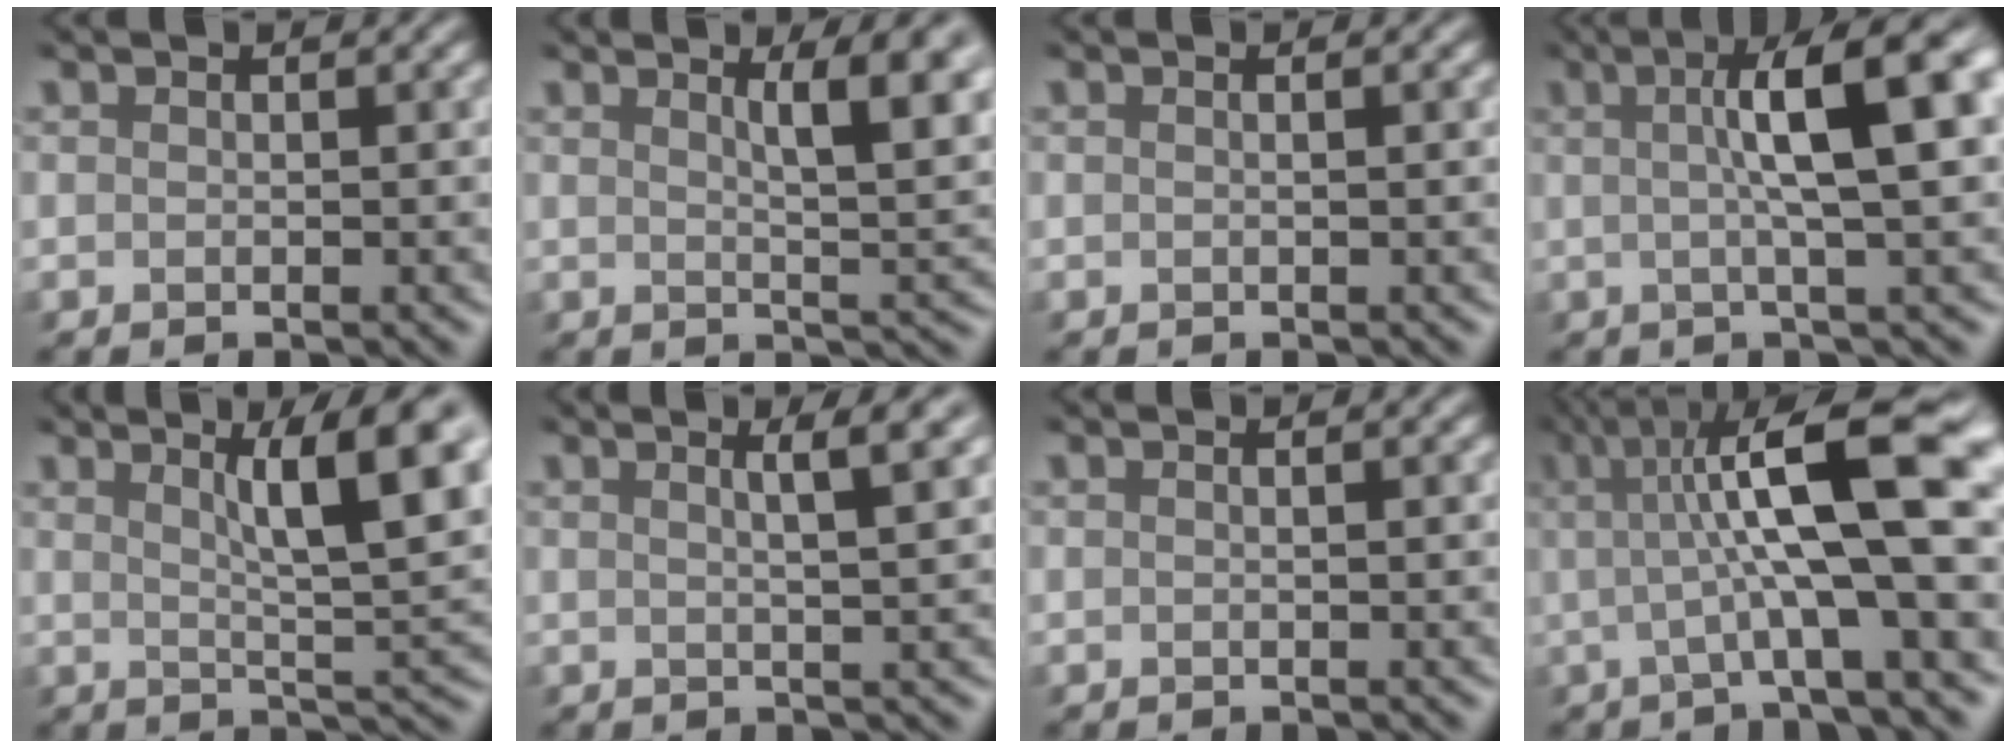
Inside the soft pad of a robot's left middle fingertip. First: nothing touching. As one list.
[{"total": 7.0, "force": [2.9, 1.9, 6.0], "torque": [-0.047, 0.010, 0.039]}, {"total": 1.3, "force": [0.4, 0.6, 1.1], "torque": [0.000, -0.004, -0.009]}, {"total": 9.8, "force": [1.9, 2.2, 9.4], "torque": [-0.100, 0.023, 0.023]}, {"total": 8.9, "force": [3.2, 1.7, 8.1], "torque": [-0.099, 0.006, 0.053]}, {"total": 4.2, "force": [1.8, 1.0, 3.7], "torque": [-0.032, 0.019, 0.007]}, {"total": 1.0, "force": [0.3, 0.5, 0.9], "torque": [-0.001, -0.005, -0.005]}, {"total": 12.5, "force": [2.0, 2.9, 12.0], "torque": [-0.167, 0.016, 0.030]}]